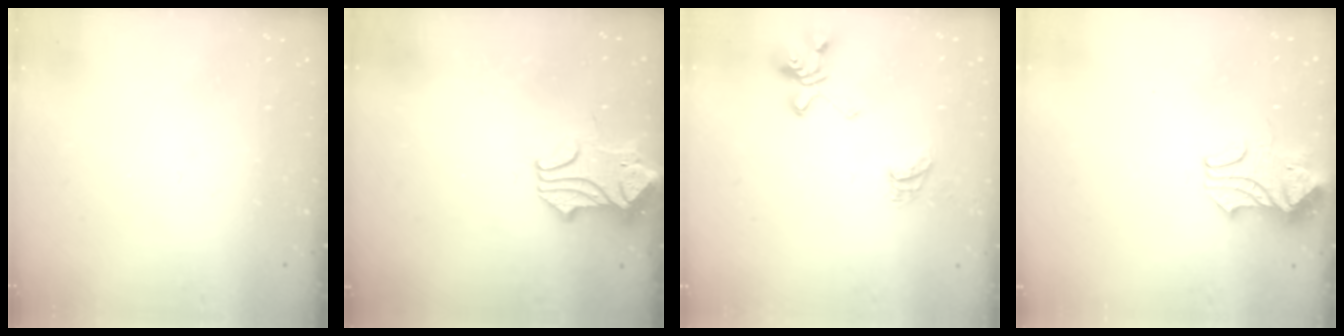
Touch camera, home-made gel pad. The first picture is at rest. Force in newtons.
{"total": 1.5, "press": 1.3, "slide": 0.8}
{"total": 8.6, "press": 8.4, "slide": 1.5}
{"total": 2.1, "press": 2.0, "slide": 0.9}